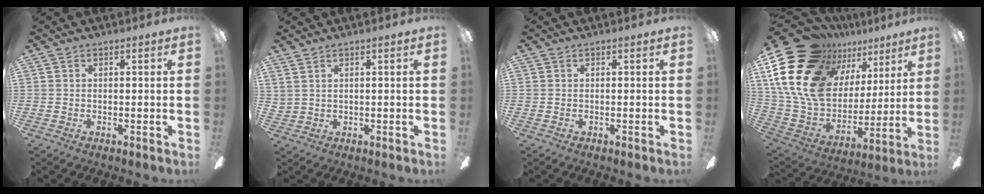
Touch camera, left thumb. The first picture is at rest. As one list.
[{"total": 1.7, "force": [1.4, 0.9, 0.4], "torque": [-0.009, -0.002, 0.028]}, {"total": 0.0}, {"total": 21.1, "force": [11.2, 13.6, 11.6], "torque": [-0.242, -0.076, 0.219]}]